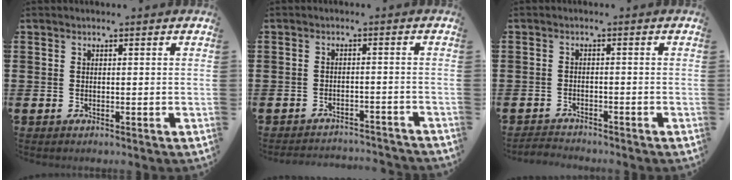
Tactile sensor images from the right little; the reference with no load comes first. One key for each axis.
{"total": 2.2, "fx": -2.2, "fy": -0.1, "fz": -0.1, "tx": -0.004, "ty": 0.004, "tz": -0.047}
{"total": 1.4, "fx": -1.4, "fy": 0.0, "fz": -0.1, "tx": -0.003, "ty": 0.002, "tz": -0.029}